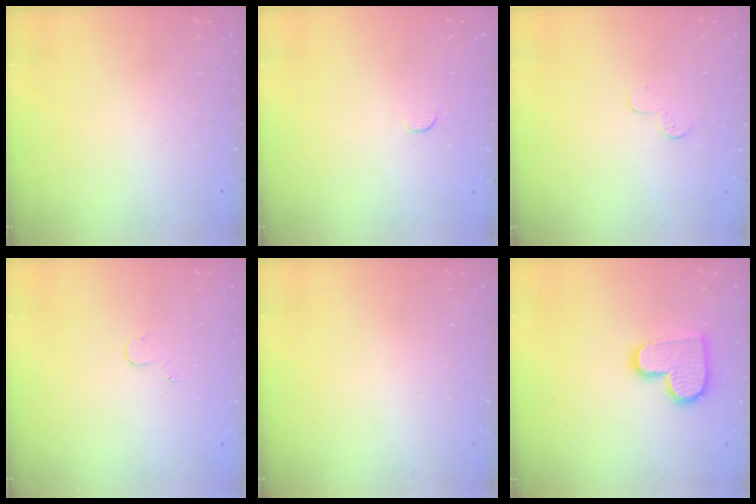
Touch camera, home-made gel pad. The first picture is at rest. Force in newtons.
{"total": 3.0, "press": 3.0, "slide": 0.3}
{"total": 3.7, "press": 3.7, "slide": 0.4}
{"total": 3.3, "press": 3.3, "slide": 0.3}
{"total": 0.0}
{"total": 13.1, "press": 13.1, "slide": 0.8}